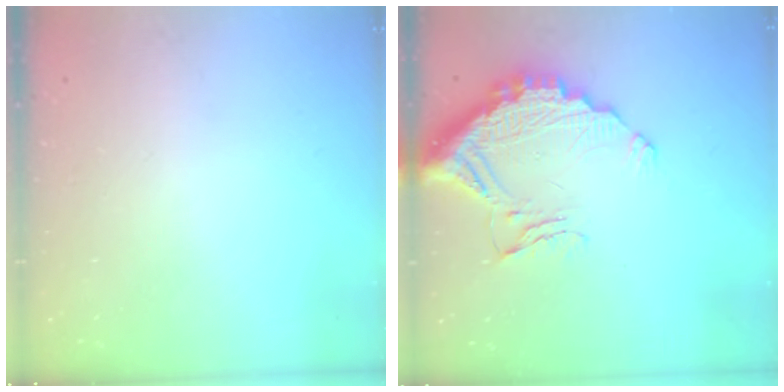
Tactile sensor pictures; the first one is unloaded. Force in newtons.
{"total": 14.0, "press": 13.9, "slide": 0.9}